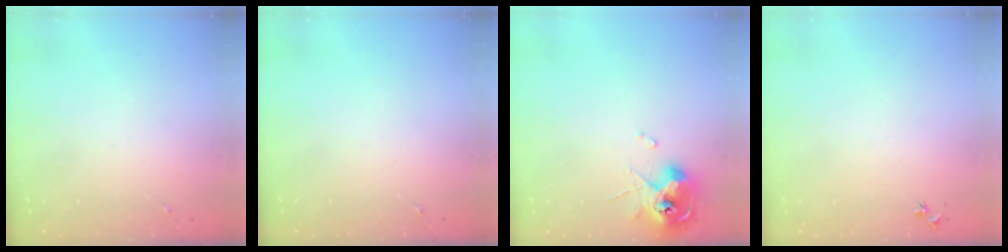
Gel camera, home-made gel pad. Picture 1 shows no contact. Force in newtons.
{"total": 0.0}
{"total": 10.2, "press": 10.1, "slide": 1.4}
{"total": 3.0, "press": 2.9, "slide": 0.3}